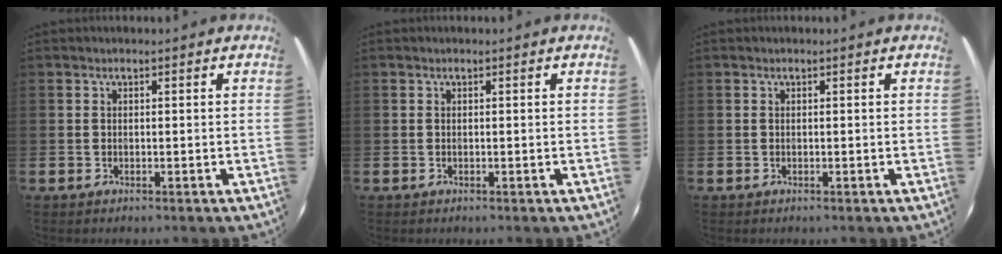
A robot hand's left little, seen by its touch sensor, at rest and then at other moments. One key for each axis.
{"total": 0.0}
{"total": 0.0}